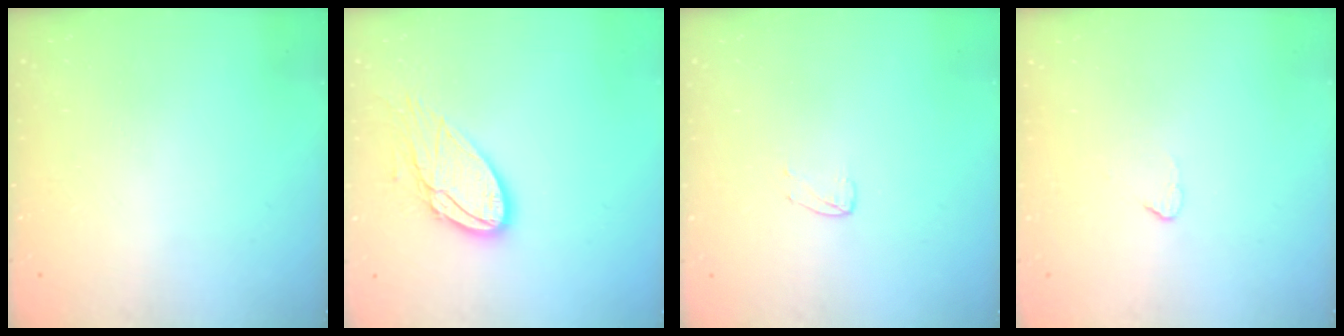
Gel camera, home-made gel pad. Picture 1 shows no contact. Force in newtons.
{"total": 12.4, "press": 12.3, "slide": 0.9}
{"total": 3.0, "press": 3.0, "slide": 0.3}
{"total": 2.6, "press": 2.6, "slide": 0.2}